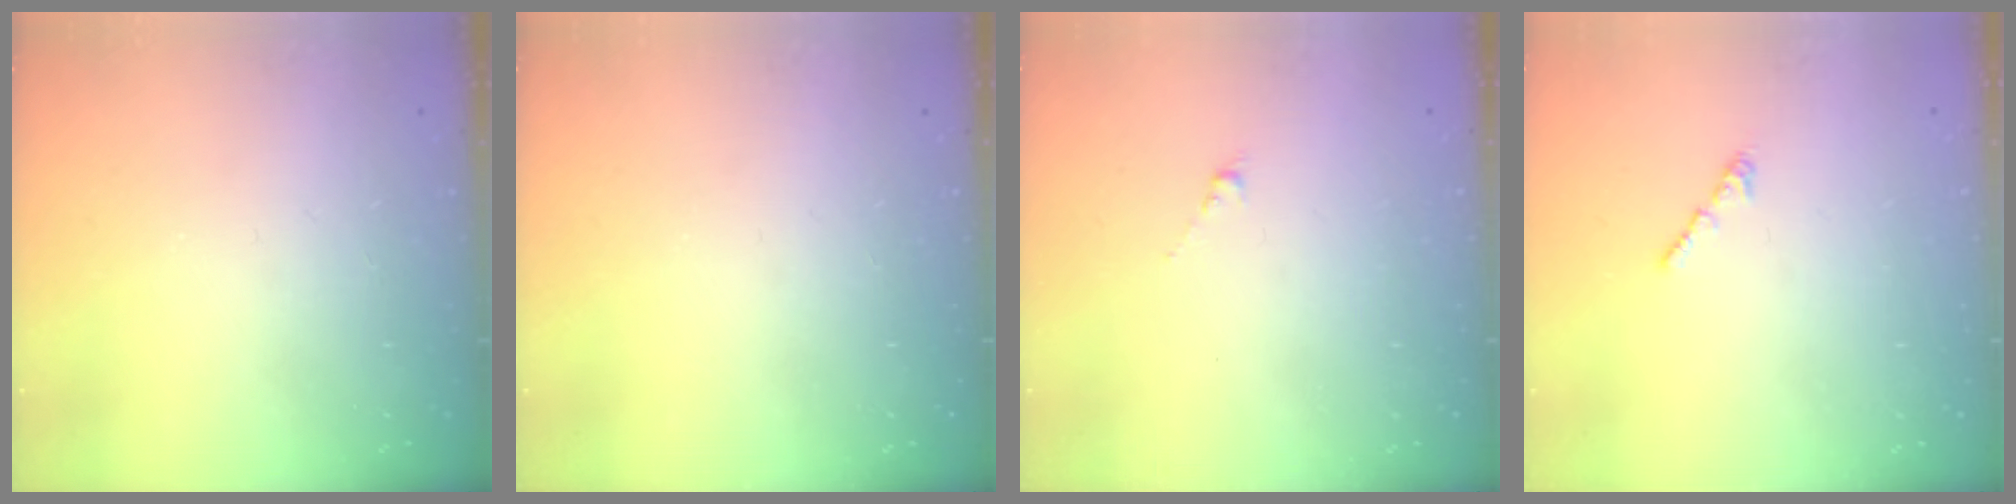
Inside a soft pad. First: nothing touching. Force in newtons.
{"total": 0.0}
{"total": 0.5, "press": 0.3, "slide": 0.4}
{"total": 0.7, "press": 0.6, "slide": 0.4}